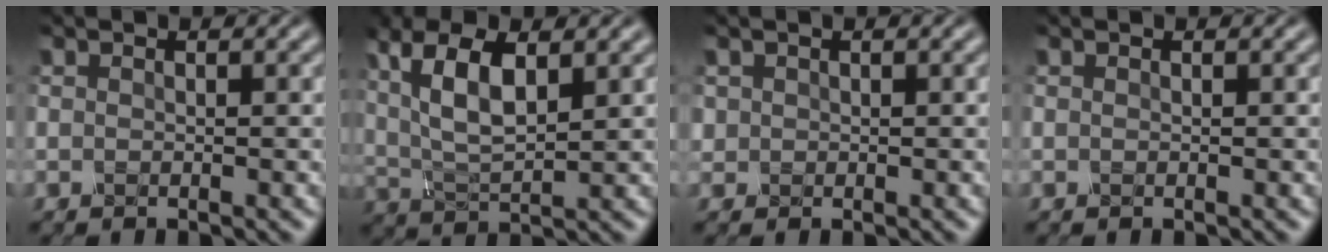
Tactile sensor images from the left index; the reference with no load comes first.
{"total": 7.0, "force": [2.4, 2.7, 5.9], "torque": [-0.126, 0.006, 0.046]}
{"total": 0.7, "force": [0.1, 0.7, -0.1], "torque": [0.001, -0.001, 0.005]}
{"total": 0.0}